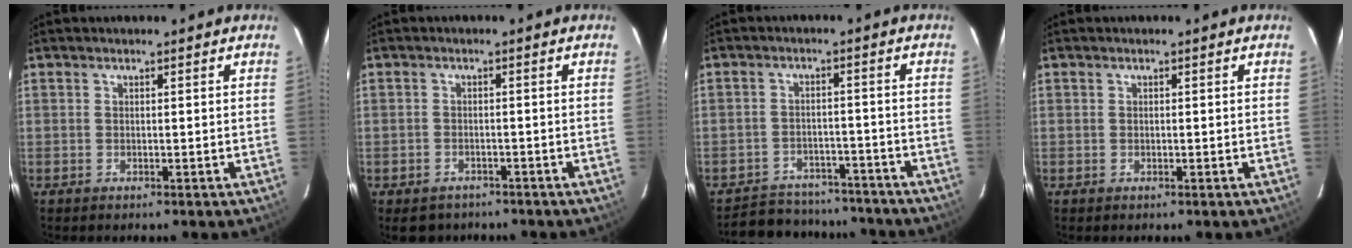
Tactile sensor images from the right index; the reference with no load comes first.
{"total": 4.5, "force": [-3.4, 2.9, 1.1], "torque": [-0.029, -0.001, -0.045]}
{"total": 16.0, "force": [-13.8, 6.4, 4.7], "torque": [-0.117, 0.025, -0.177]}
{"total": 0.0}